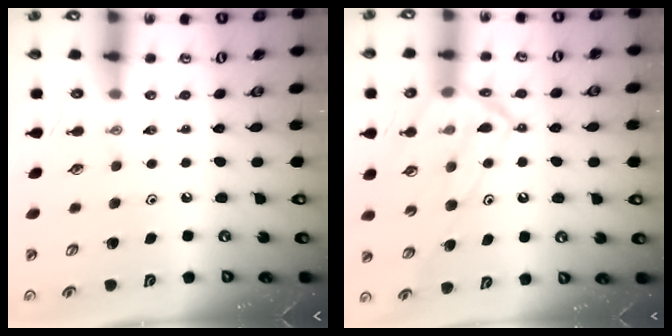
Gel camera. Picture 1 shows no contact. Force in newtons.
{"total": 16.0, "press": 15.9, "slide": 1.5}